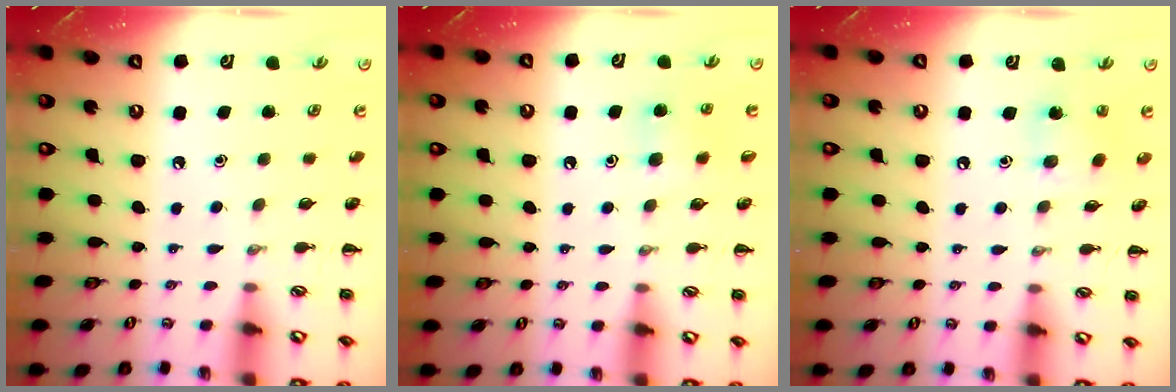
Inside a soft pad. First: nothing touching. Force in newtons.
{"total": 7.4, "press": 7.2, "slide": 1.9}
{"total": 5.9, "press": 5.7, "slide": 1.4}